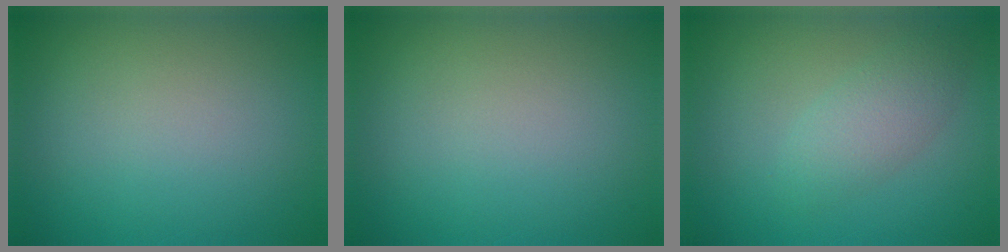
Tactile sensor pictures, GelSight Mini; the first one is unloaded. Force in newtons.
{"total": 0.0}
{"total": 2.5, "press": 2.5, "slide": 0.0}